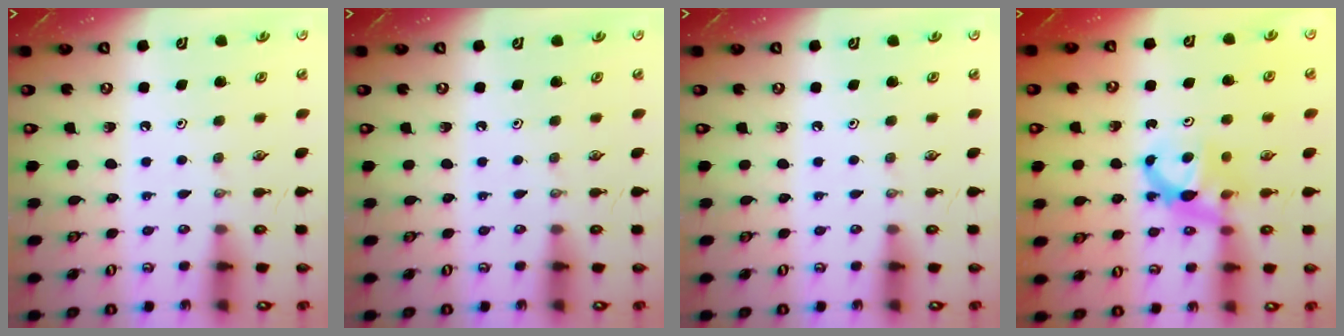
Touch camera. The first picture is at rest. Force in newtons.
{"total": 0.0}
{"total": 0.0}
{"total": 6.5, "press": 6.5, "slide": 0.4}